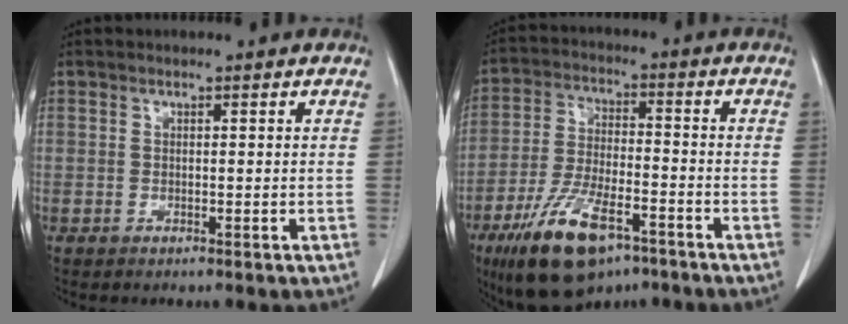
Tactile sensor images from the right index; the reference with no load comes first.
{"total": 14.4, "force": [-8.7, 5.1, 10.3], "torque": [-0.206, -0.013, -0.148]}